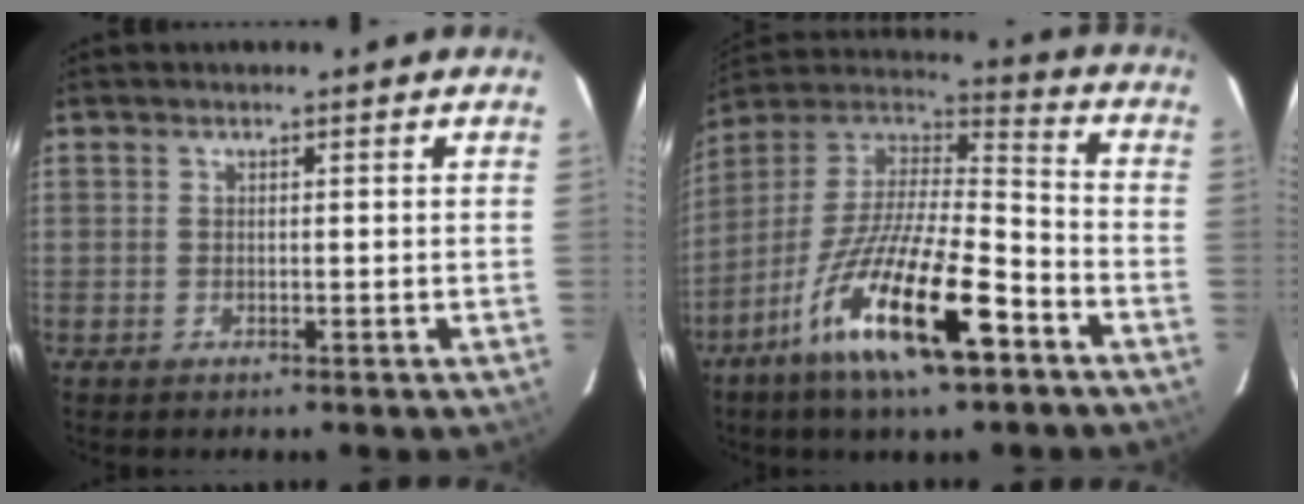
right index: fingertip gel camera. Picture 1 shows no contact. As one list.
[{"total": 21.9, "force": [-11.9, 5.6, 17.5], "torque": [-0.324, -0.035, -0.221]}]